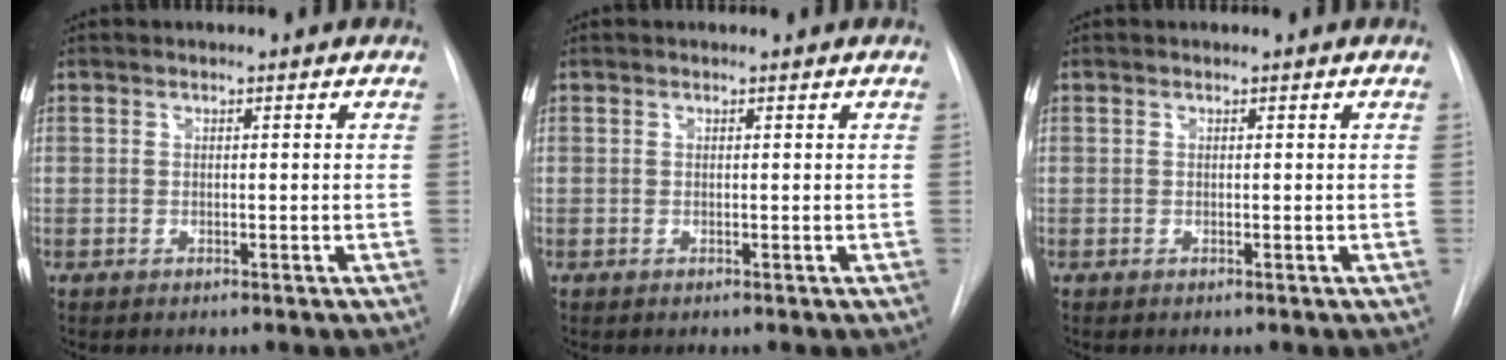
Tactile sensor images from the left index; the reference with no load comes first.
{"total": 0.0}
{"total": 0.0}